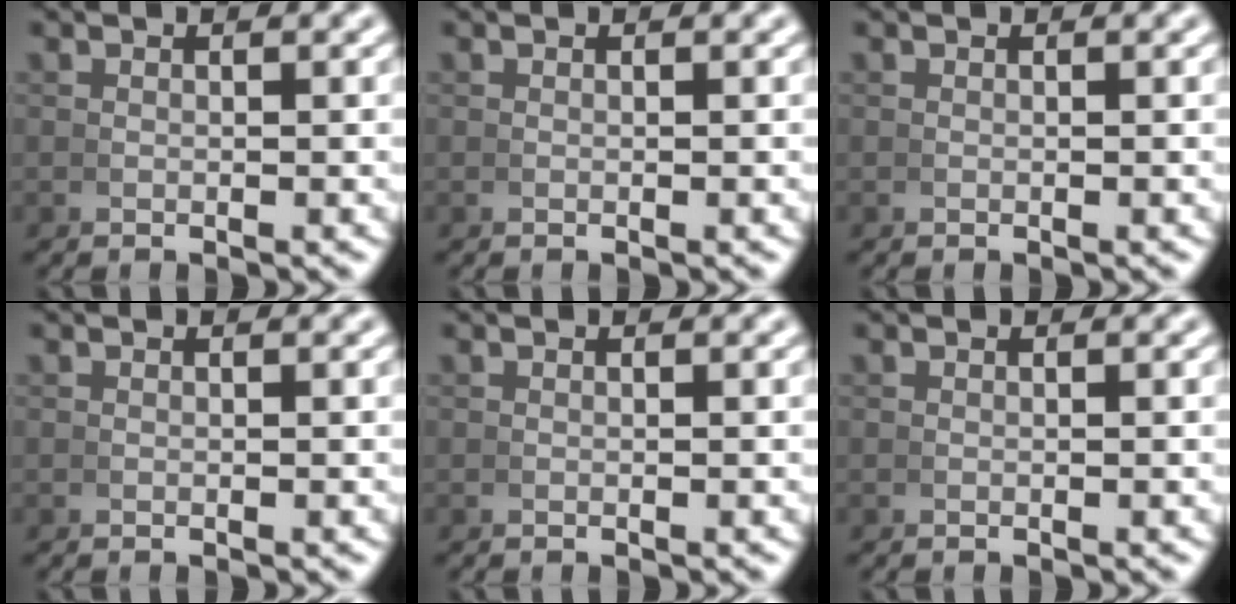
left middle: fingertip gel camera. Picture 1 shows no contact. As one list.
[{"total": 0.0}, {"total": 0.0}, {"total": 0.0}, {"total": 0.0}, {"total": 0.0}]